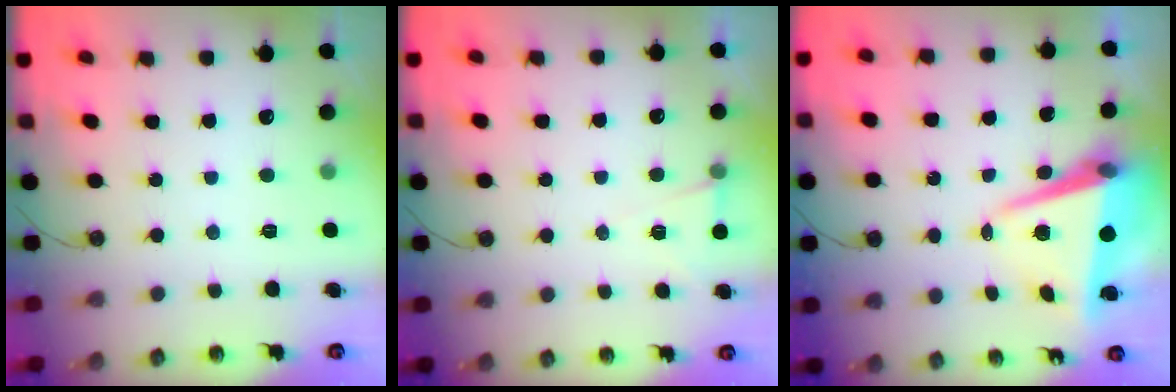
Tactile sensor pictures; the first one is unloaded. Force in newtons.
{"total": 5.5, "press": 3.0, "slide": 4.6}
{"total": 9.0, "press": 8.9, "slide": 1.6}